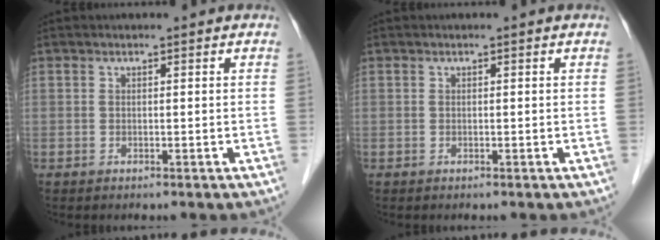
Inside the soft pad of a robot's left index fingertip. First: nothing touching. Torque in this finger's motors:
{"motor_torque": [0.04, 0.03, 0.00, 0.00]}